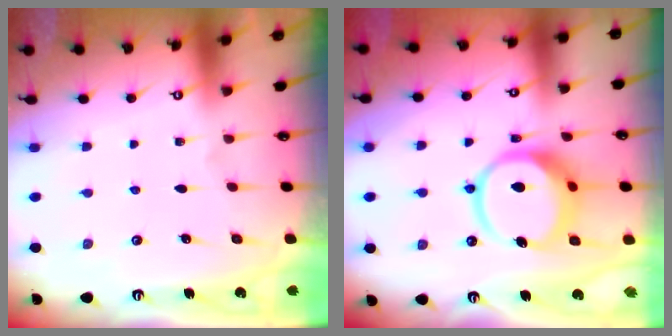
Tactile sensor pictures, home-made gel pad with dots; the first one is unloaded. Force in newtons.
{"total": 12.8, "press": 12.7, "slide": 1.7}